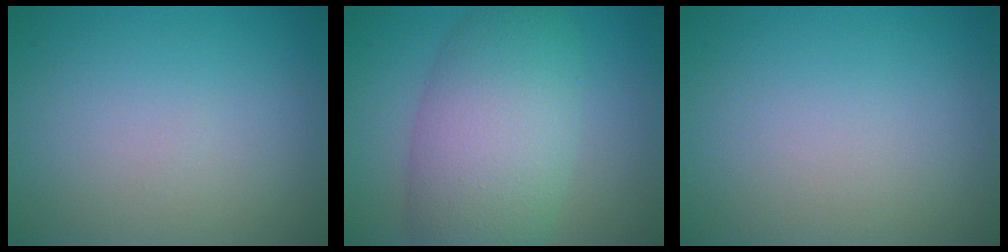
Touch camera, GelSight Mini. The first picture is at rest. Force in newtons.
{"total": 8.7, "press": 8.7, "slide": 0.4}
{"total": 0.0}